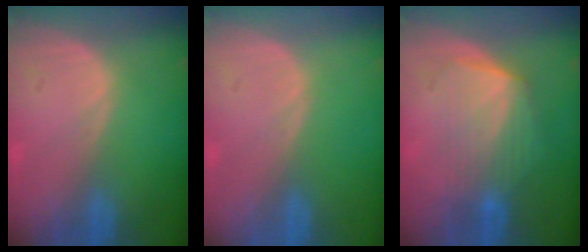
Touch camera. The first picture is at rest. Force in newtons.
{"total": 0.0}
{"total": 6.5, "press": 6.1, "slide": 2.1}